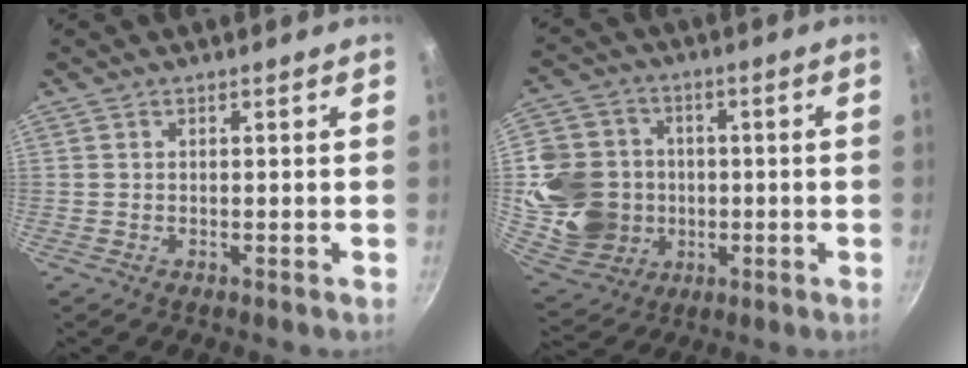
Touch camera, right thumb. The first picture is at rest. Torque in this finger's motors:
{"motor_torque": [0.12, 0.42, 0.60, 0.36, 0.10]}